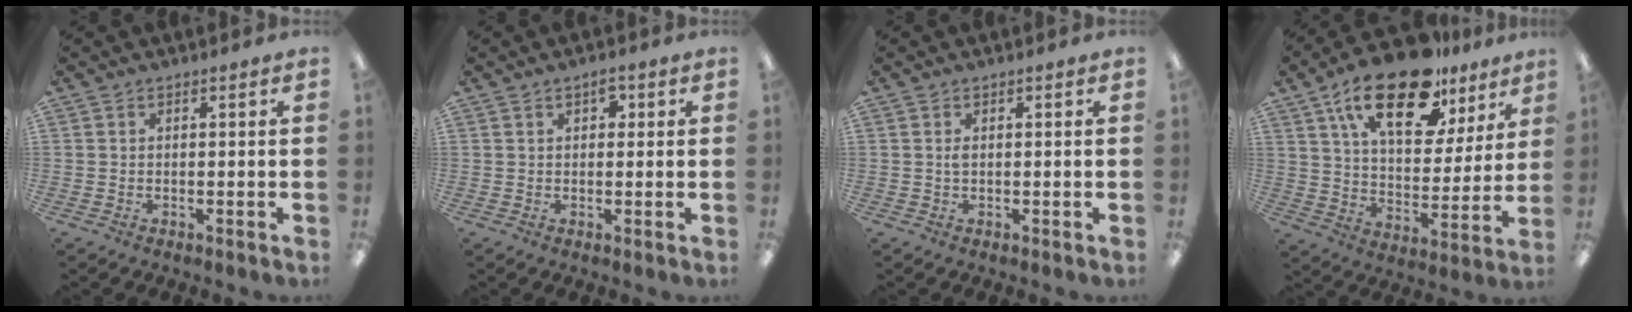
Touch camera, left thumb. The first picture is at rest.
{"total": 2.7, "force": [1.3, 1.7, 1.7], "torque": [-0.011, -0.003, 0.015]}
{"total": 1.1, "force": [0.2, 0.6, 0.9], "torque": [-0.018, 0.004, 0.002]}
{"total": 22.1, "force": [14.1, 10.0, 13.7], "torque": [-0.225, -0.069, 0.241]}